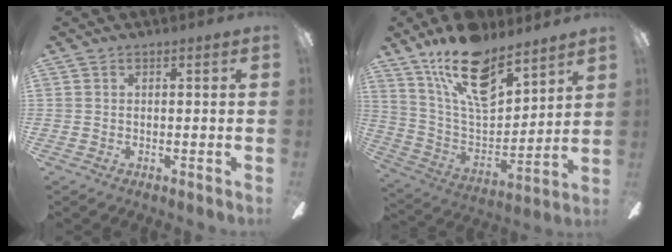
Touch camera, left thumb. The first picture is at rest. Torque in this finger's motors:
{"motor_torque": [0.60, 0.53, 1.66, -1.12, 0.35]}